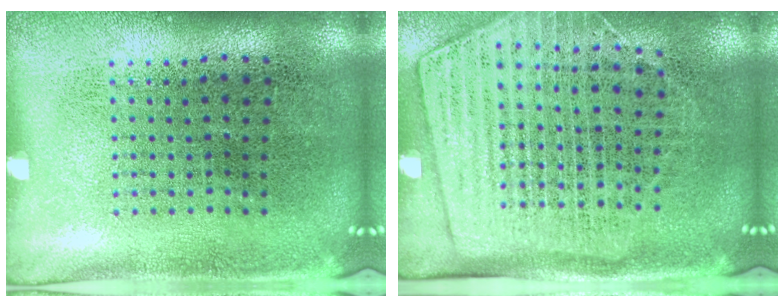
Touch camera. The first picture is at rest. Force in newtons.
{"total": 1.8, "press": 1.5, "slide": 1.1}